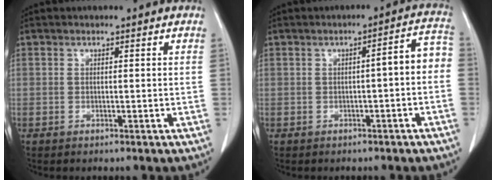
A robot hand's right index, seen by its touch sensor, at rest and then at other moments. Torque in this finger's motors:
{"motor_torque": [0.47, -0.15, 0.32, 0.05]}